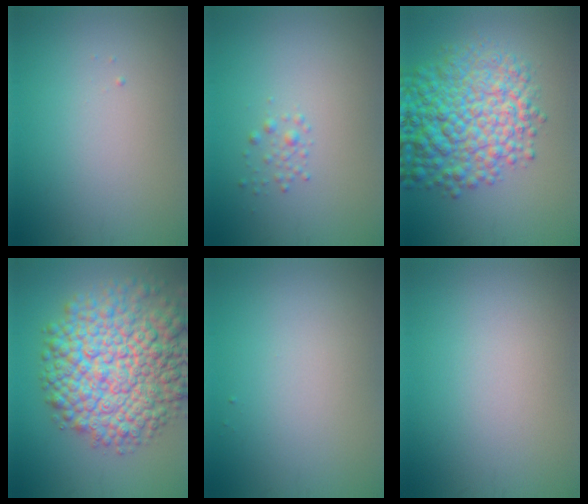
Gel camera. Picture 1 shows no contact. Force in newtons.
{"total": 0.9, "press": 0.9, "slide": 0.1}
{"total": 9.6, "press": 9.5, "slide": 0.3}
{"total": 12.8, "press": 12.8, "slide": 0.4}
{"total": 0.0}
{"total": 0.0}